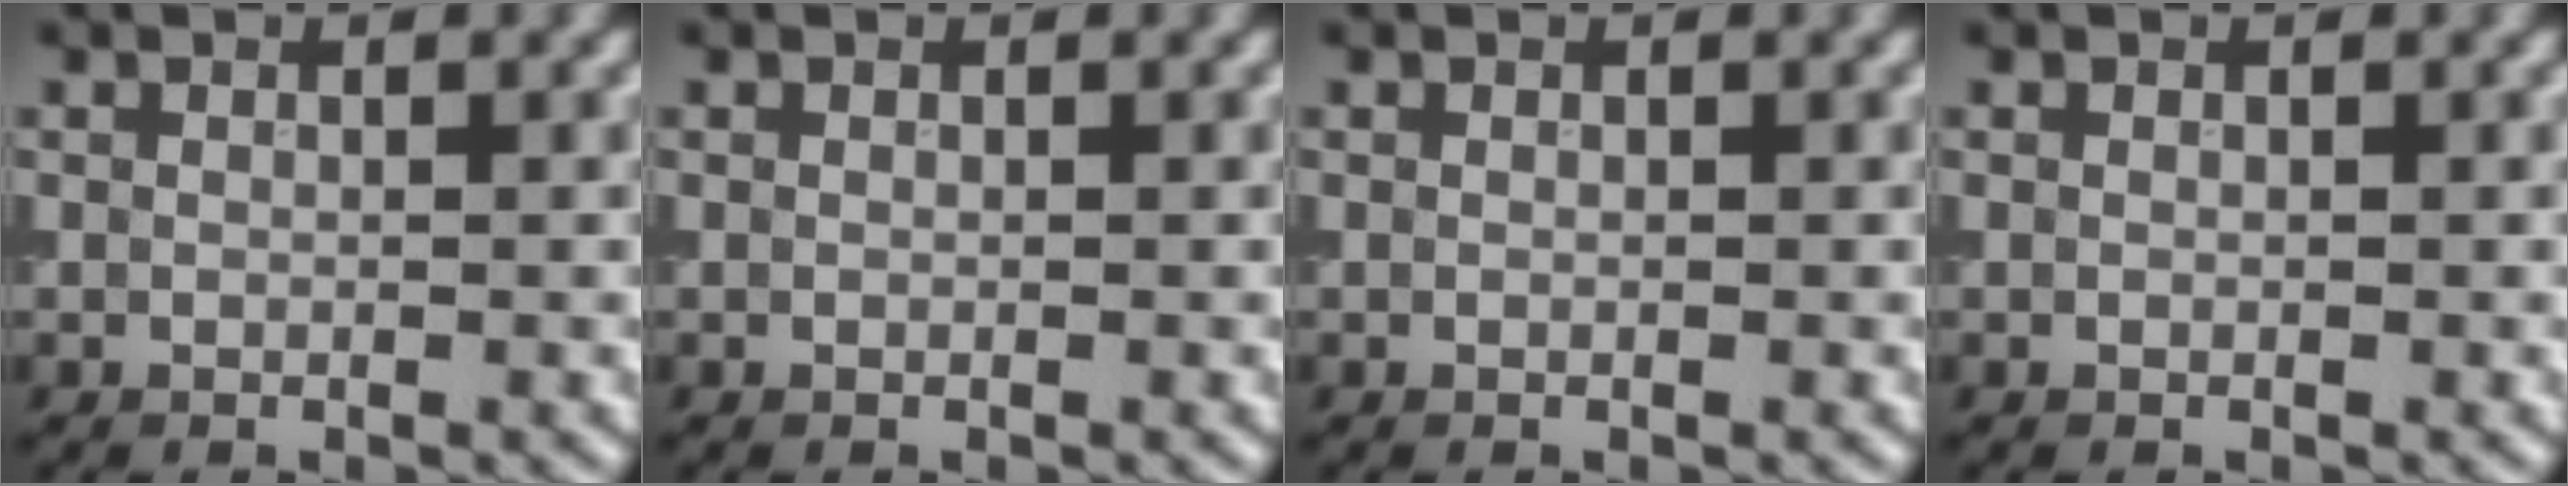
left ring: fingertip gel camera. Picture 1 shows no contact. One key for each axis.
{"total": 0.0}
{"total": 0.0}
{"total": 0.0}